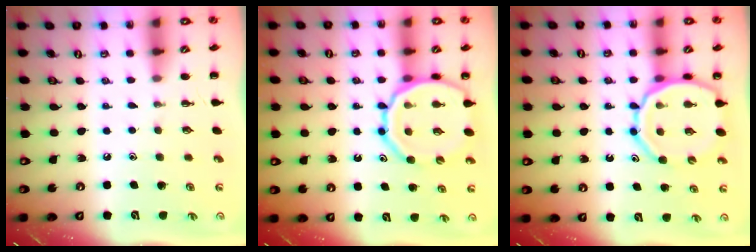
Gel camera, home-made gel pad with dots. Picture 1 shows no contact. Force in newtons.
{"total": 15.4, "press": 15.1, "slide": 3.0}
{"total": 13.2, "press": 12.9, "slide": 3.1}